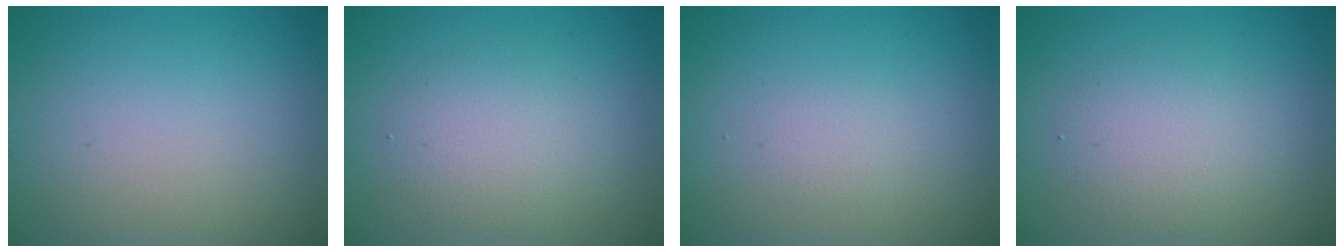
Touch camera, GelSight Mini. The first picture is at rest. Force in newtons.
{"total": 2.9, "press": 2.9, "slide": 0.3}
{"total": 1.0, "press": 1.0, "slide": 0.0}
{"total": 2.9, "press": 2.9, "slide": 0.2}